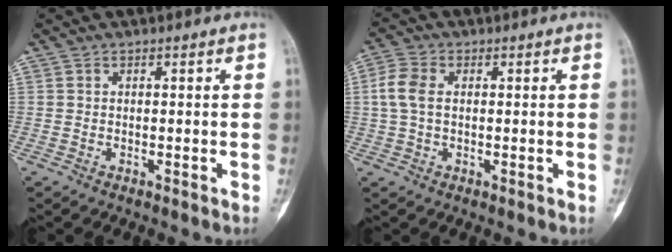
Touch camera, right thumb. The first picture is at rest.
{"total": 5.5, "force": [0.7, 3.5, 4.2], "torque": [-0.102, 0.014, 0.010]}